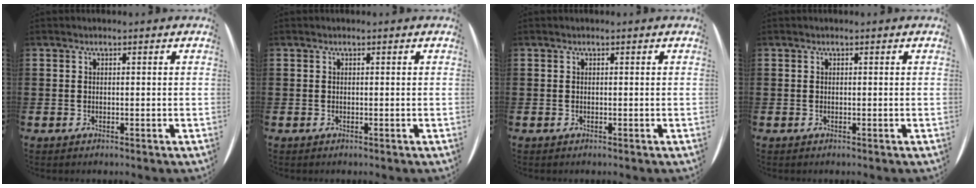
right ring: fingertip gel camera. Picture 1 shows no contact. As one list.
[{"total": 0.0}, {"total": 0.0}, {"total": 0.0}]